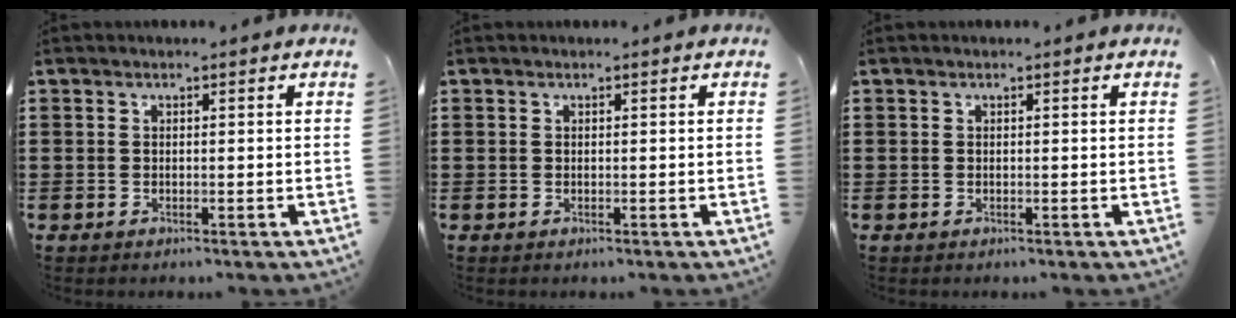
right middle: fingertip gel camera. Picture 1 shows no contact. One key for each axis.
{"total": 0.0}
{"total": 0.0}